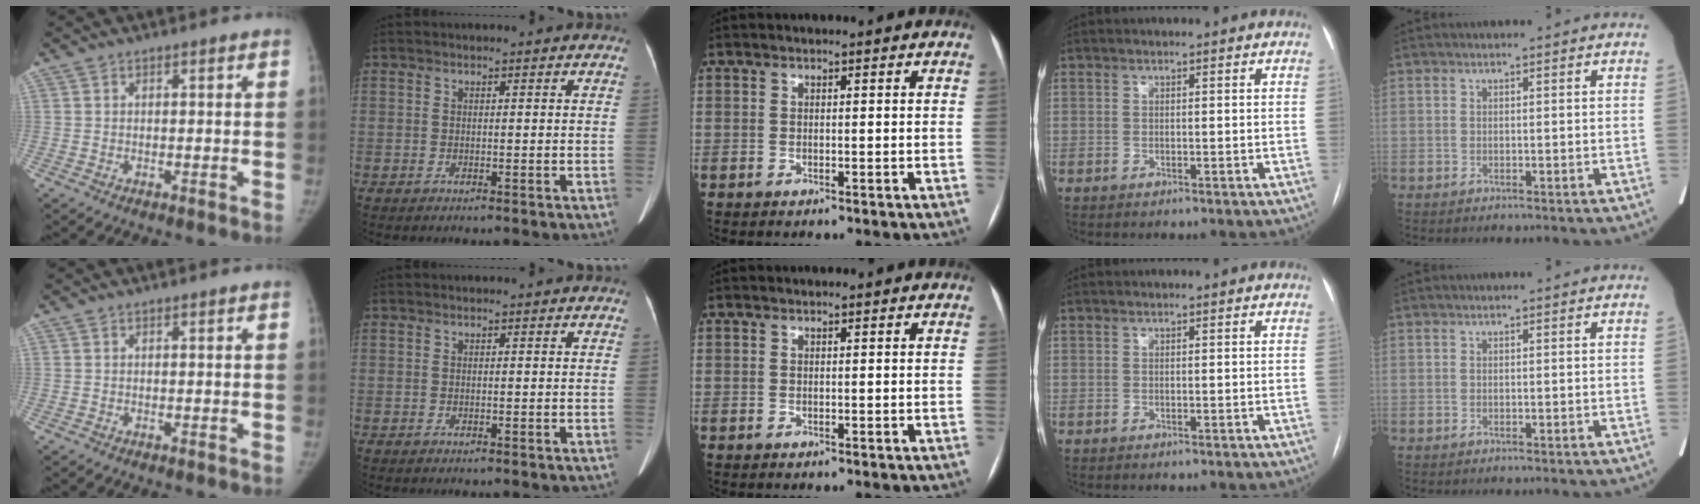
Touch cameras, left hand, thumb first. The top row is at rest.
{}